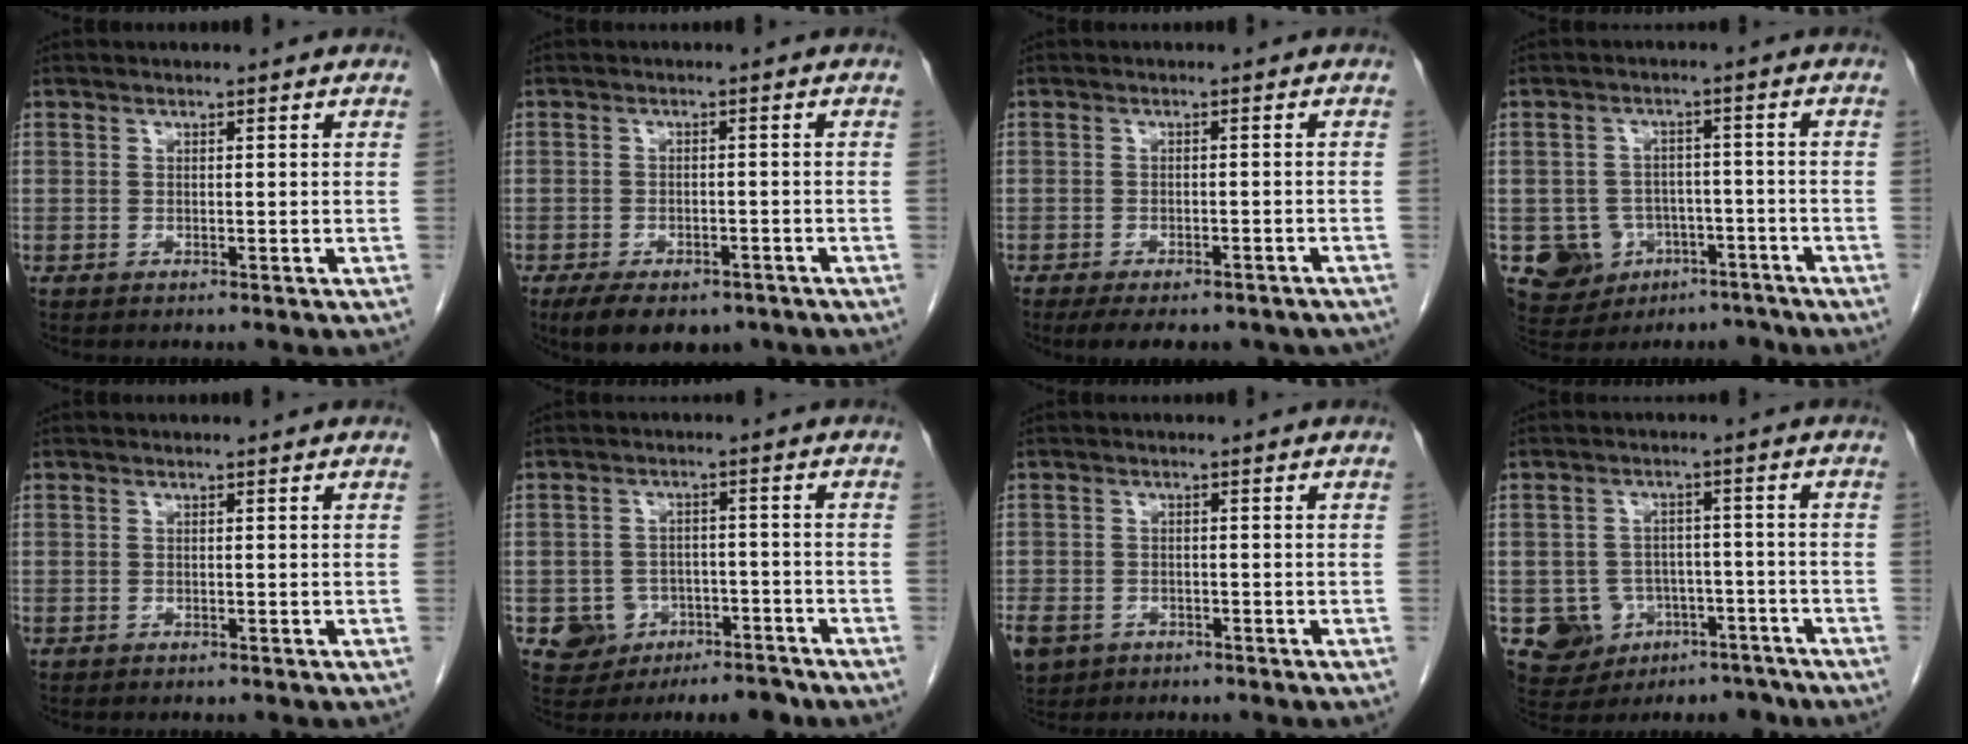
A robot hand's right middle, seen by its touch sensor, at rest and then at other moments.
{"total": 10.2, "force": [-7.3, 5.0, 5.1], "torque": [-0.078, -0.001, -0.105]}
{"total": 11.3, "force": [-9.1, 4.2, 5.2], "torque": [-0.078, 0.001, -0.108]}
{"total": 9.9, "force": [-5.1, 8.2, 1.9], "torque": [-0.046, 0.023, -0.065]}
{"total": 0.0}
{"total": 6.5, "force": [-4.1, 4.7, 1.8], "torque": [-0.018, 0.016, -0.056]}
{"total": 11.1, "force": [-5.7, 8.4, 4.5], "torque": [-0.133, -0.009, -0.082]}
{"total": 10.5, "force": [-5.4, 8.7, 2.2], "torque": [-0.046, 0.029, -0.068]}